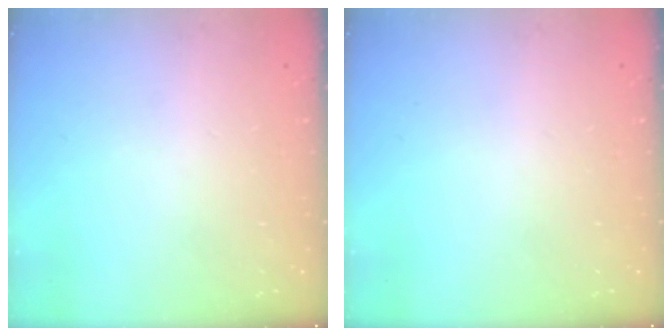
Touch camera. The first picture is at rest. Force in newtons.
{"total": 0.0}